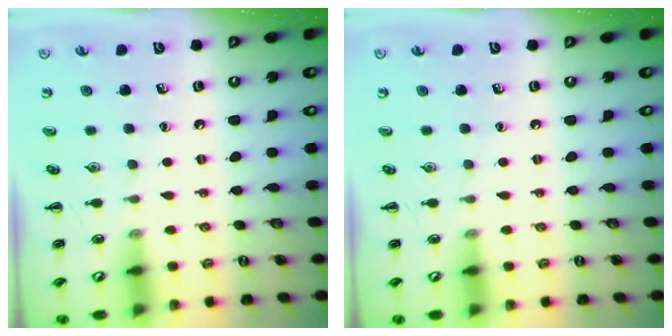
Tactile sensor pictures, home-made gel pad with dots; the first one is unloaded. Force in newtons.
{"total": 0.0}